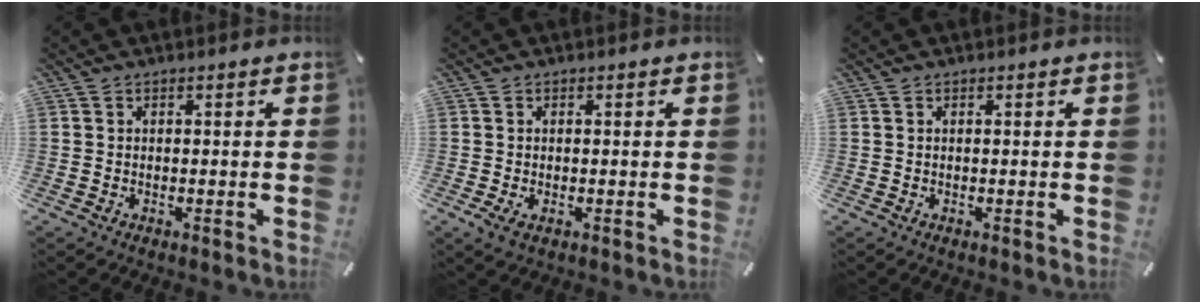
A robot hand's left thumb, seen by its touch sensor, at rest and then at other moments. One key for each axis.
{"total": 1.6, "fx": -0.3, "fy": 0.8, "fz": 1.3, "tx": -0.024, "ty": 0.001, "tz": -0.005}
{"total": 0.0}